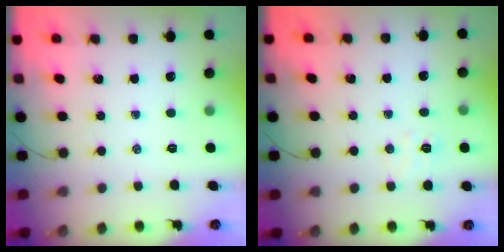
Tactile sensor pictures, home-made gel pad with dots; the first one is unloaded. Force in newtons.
{"total": 3.5, "press": 3.4, "slide": 0.8}